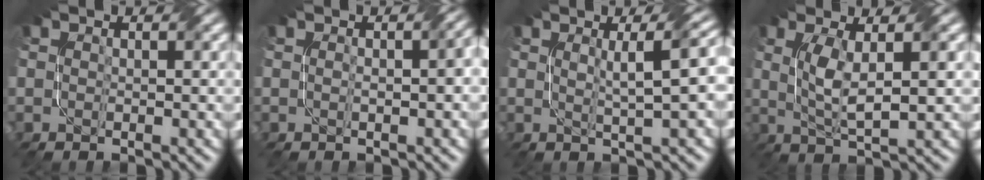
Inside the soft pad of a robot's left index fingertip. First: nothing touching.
{"total": 2.6, "force": [0.2, 0.7, 2.5], "torque": [-0.022, 0.009, 0.000]}
{"total": 5.4, "force": [1.4, 1.3, 5.1], "torque": [-0.048, 0.019, 0.022]}
{"total": 4.1, "force": [0.8, 1.0, 3.9], "torque": [-0.080, -0.001, 0.020]}